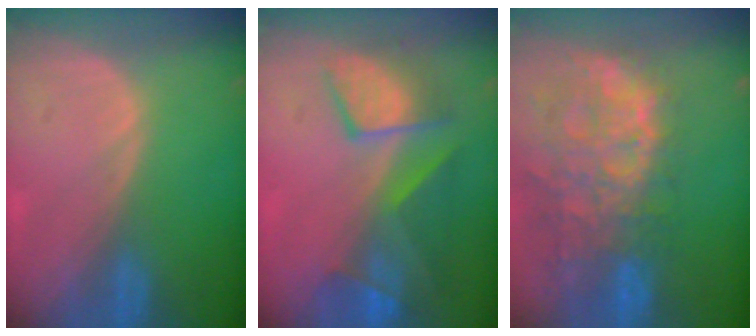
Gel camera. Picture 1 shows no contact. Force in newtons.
{"total": 9.4, "press": 8.4, "slide": 4.2}
{"total": 13.7, "press": 11.2, "slide": 7.9}